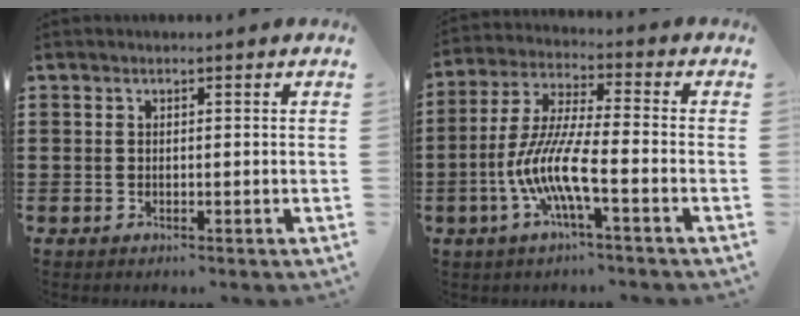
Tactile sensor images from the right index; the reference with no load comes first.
{"total": 9.3, "force": [-3.8, 1.5, 8.4], "torque": [-0.196, -0.017, -0.081]}